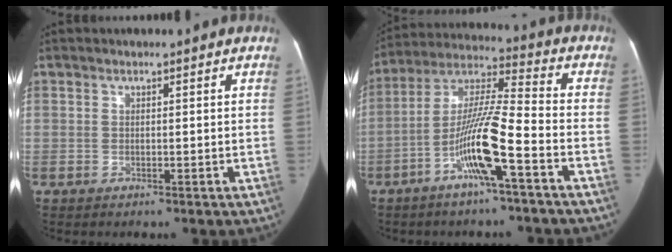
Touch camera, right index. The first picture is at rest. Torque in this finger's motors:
{"motor_torque": [1.80, -0.34, 0.42, 0.13]}